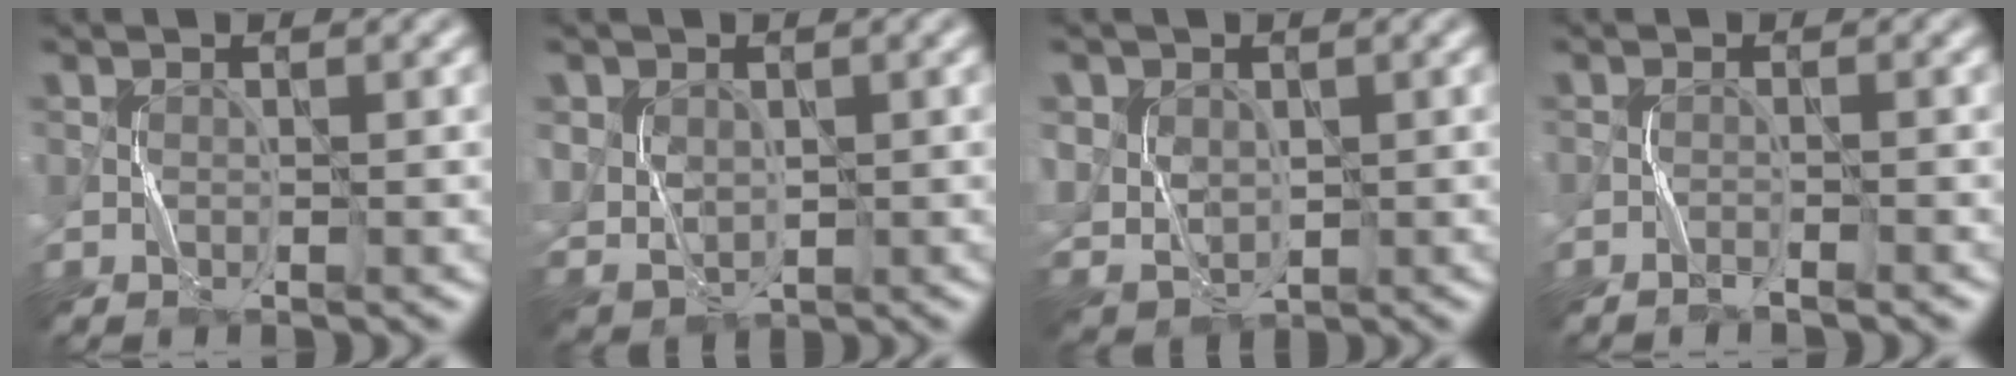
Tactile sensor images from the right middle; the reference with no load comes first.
{"total": 3.7, "force": [0.9, 3.2, 1.6], "torque": [-0.047, 0.002, 0.020]}
{"total": 5.1, "force": [1.5, 4.4, 2.1], "torque": [-0.055, 0.010, 0.034]}
{"total": 1.3, "force": [-1.1, -0.4, 0.5], "torque": [-0.018, 0.005, -0.020]}